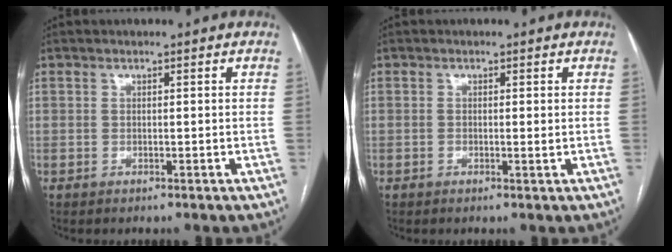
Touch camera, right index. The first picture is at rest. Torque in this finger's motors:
{"motor_torque": [0.00, 0.09, -0.01, 0.00]}